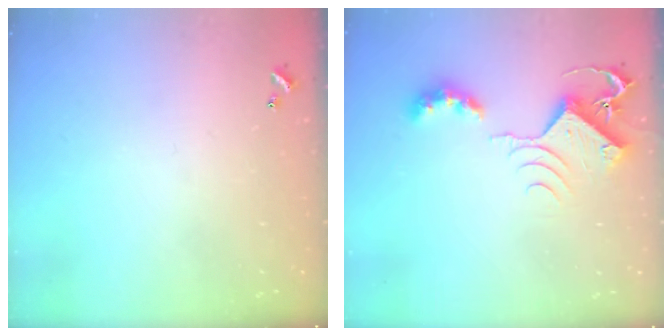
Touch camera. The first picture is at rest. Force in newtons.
{"total": 7.8, "press": 7.7, "slide": 0.5}